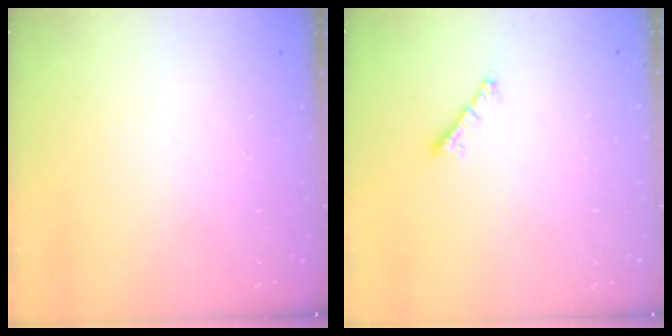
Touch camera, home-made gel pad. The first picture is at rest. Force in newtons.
{"total": 0.8, "press": 0.7, "slide": 0.4}